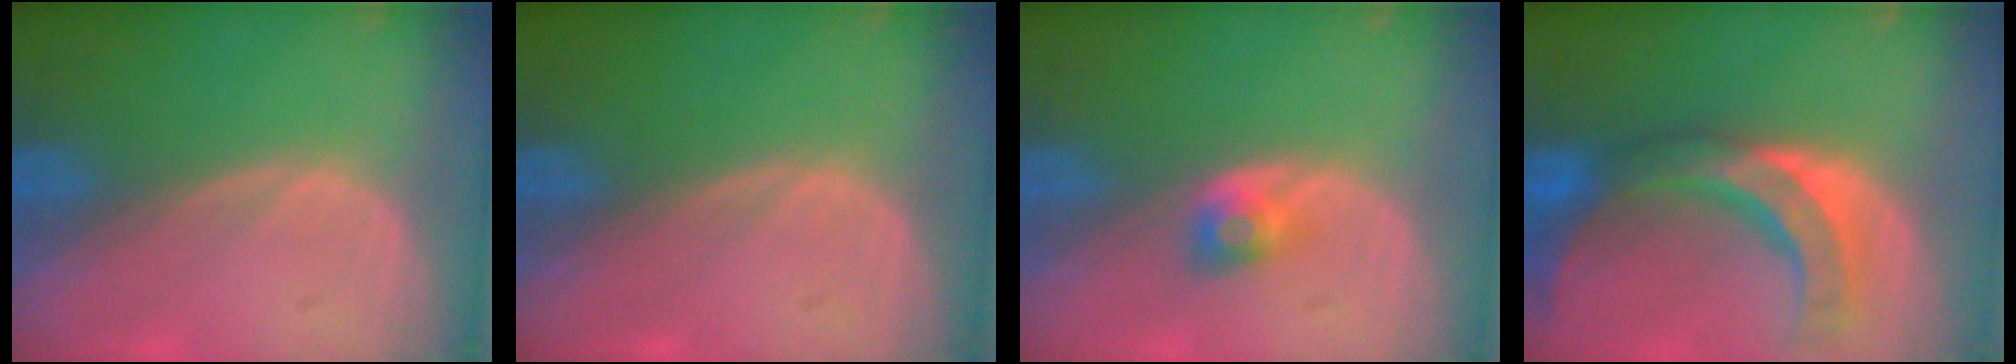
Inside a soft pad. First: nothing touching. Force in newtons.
{"total": 0.0}
{"total": 2.7, "press": 2.4, "slide": 1.2}
{"total": 10.6, "press": 9.3, "slide": 5.1}